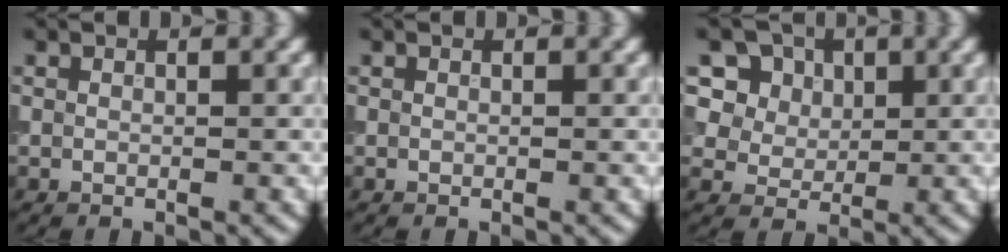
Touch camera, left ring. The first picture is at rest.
{"total": 0.0}
{"total": 12.3, "force": [6.8, 8.8, 5.2], "torque": [-0.138, 0.030, 0.106]}